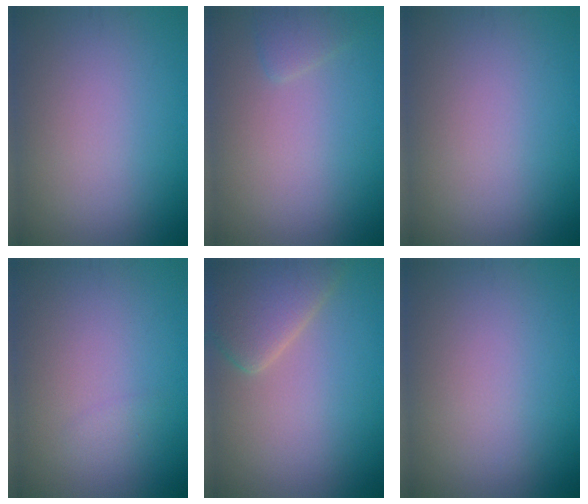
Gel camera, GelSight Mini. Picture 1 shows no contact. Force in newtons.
{"total": 1.3, "press": 1.3, "slide": 0.1}
{"total": 0.0}
{"total": 0.6, "press": 0.6, "slide": 0.0}
{"total": 5.0, "press": 5.0, "slide": 0.4}
{"total": 0.0}